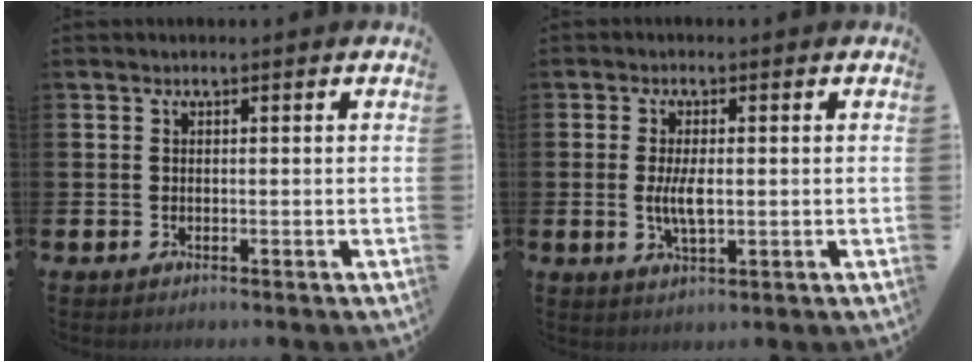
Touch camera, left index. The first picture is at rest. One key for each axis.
{"total": 3.9, "fx": 0.0, "fy": 1.5, "fz": 3.6, "tx": -0.076, "ty": 0.001, "tz": -0.003}